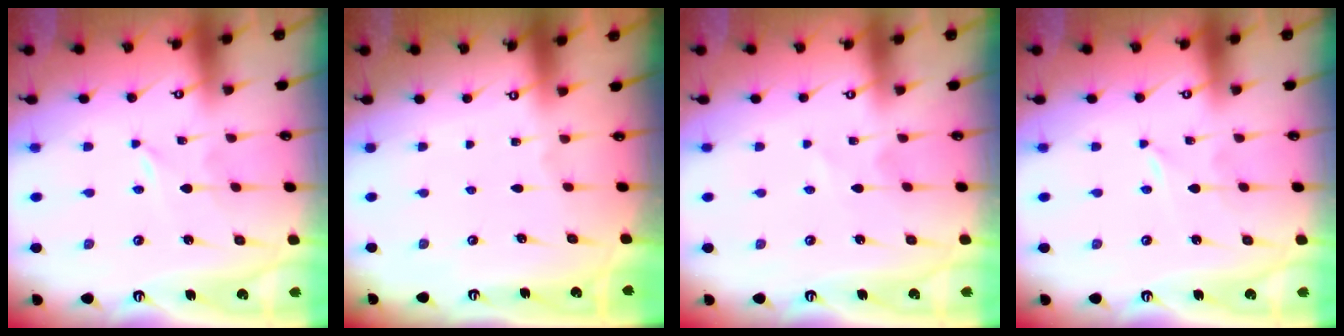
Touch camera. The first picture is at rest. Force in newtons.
{"total": 0.0}
{"total": 0.5, "press": 0.5, "slide": 0.1}
{"total": 0.0}